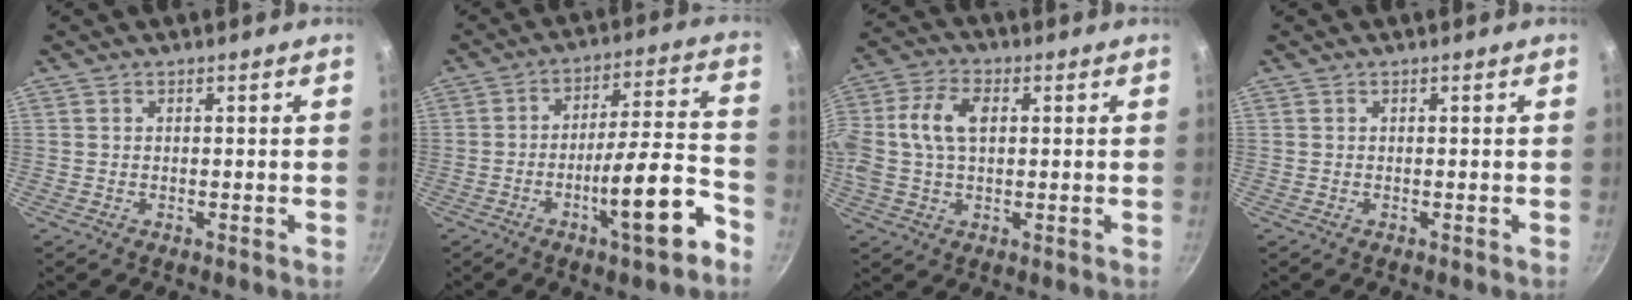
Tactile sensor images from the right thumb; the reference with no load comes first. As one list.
[{"total": 14.2, "force": [-7.0, 3.0, 12.0], "torque": [-0.157, 0.054, -0.105]}, {"total": 11.2, "force": [1.6, 6.8, 8.7], "torque": [-0.177, 0.023, 0.018]}, {"total": 0.0}]